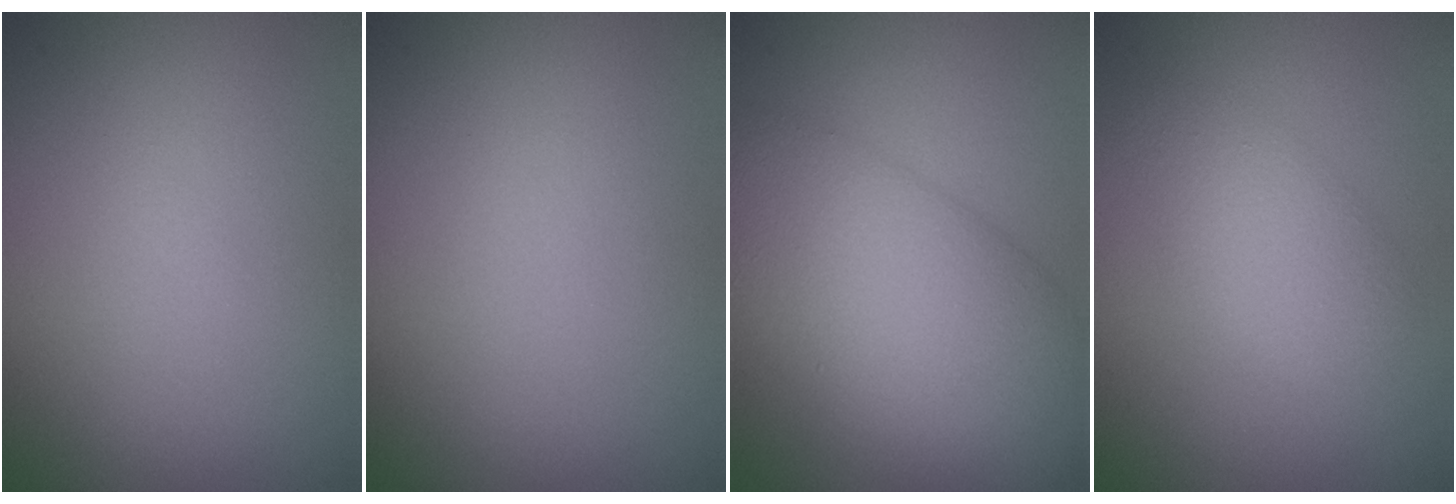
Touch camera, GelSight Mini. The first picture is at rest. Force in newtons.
{"total": 0.0}
{"total": 9.9, "press": 9.9, "slide": 0.1}
{"total": 3.3, "press": 3.3, "slide": 0.1}